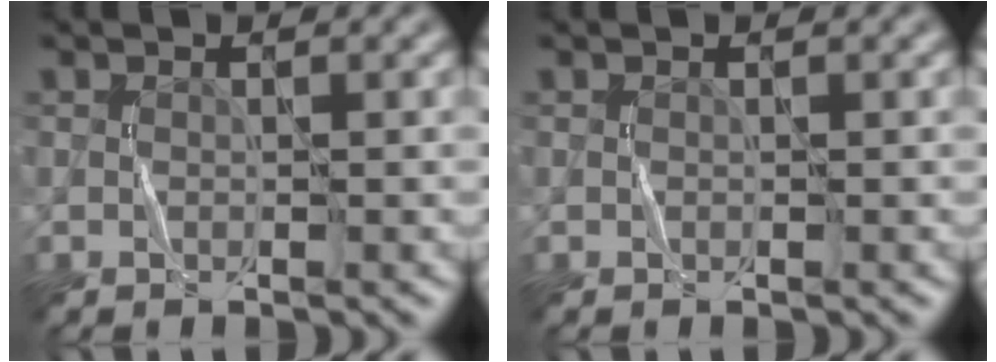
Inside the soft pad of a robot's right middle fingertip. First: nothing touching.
{"total": 0.0}